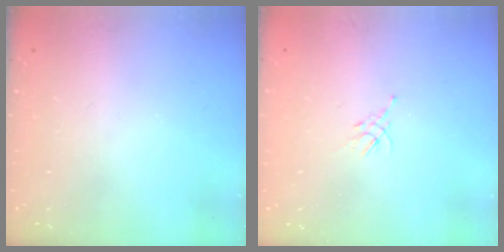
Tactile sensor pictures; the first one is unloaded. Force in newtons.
{"total": 3.1, "press": 3.0, "slide": 0.8}